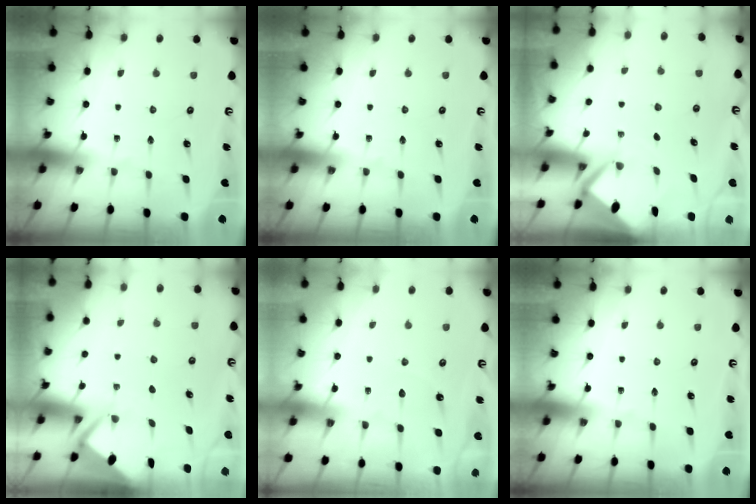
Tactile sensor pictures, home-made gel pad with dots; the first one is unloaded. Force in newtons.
{"total": 0.0}
{"total": 2.7, "press": 2.7, "slide": 0.2}
{"total": 2.8, "press": 2.8, "slide": 0.3}
{"total": 3.9, "press": 3.8, "slide": 0.5}
{"total": 0.0}